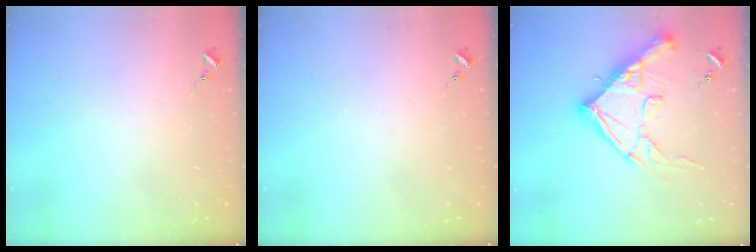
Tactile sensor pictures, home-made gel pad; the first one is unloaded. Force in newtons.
{"total": 0.0}
{"total": 19.6, "press": 19.5, "slide": 2.0}